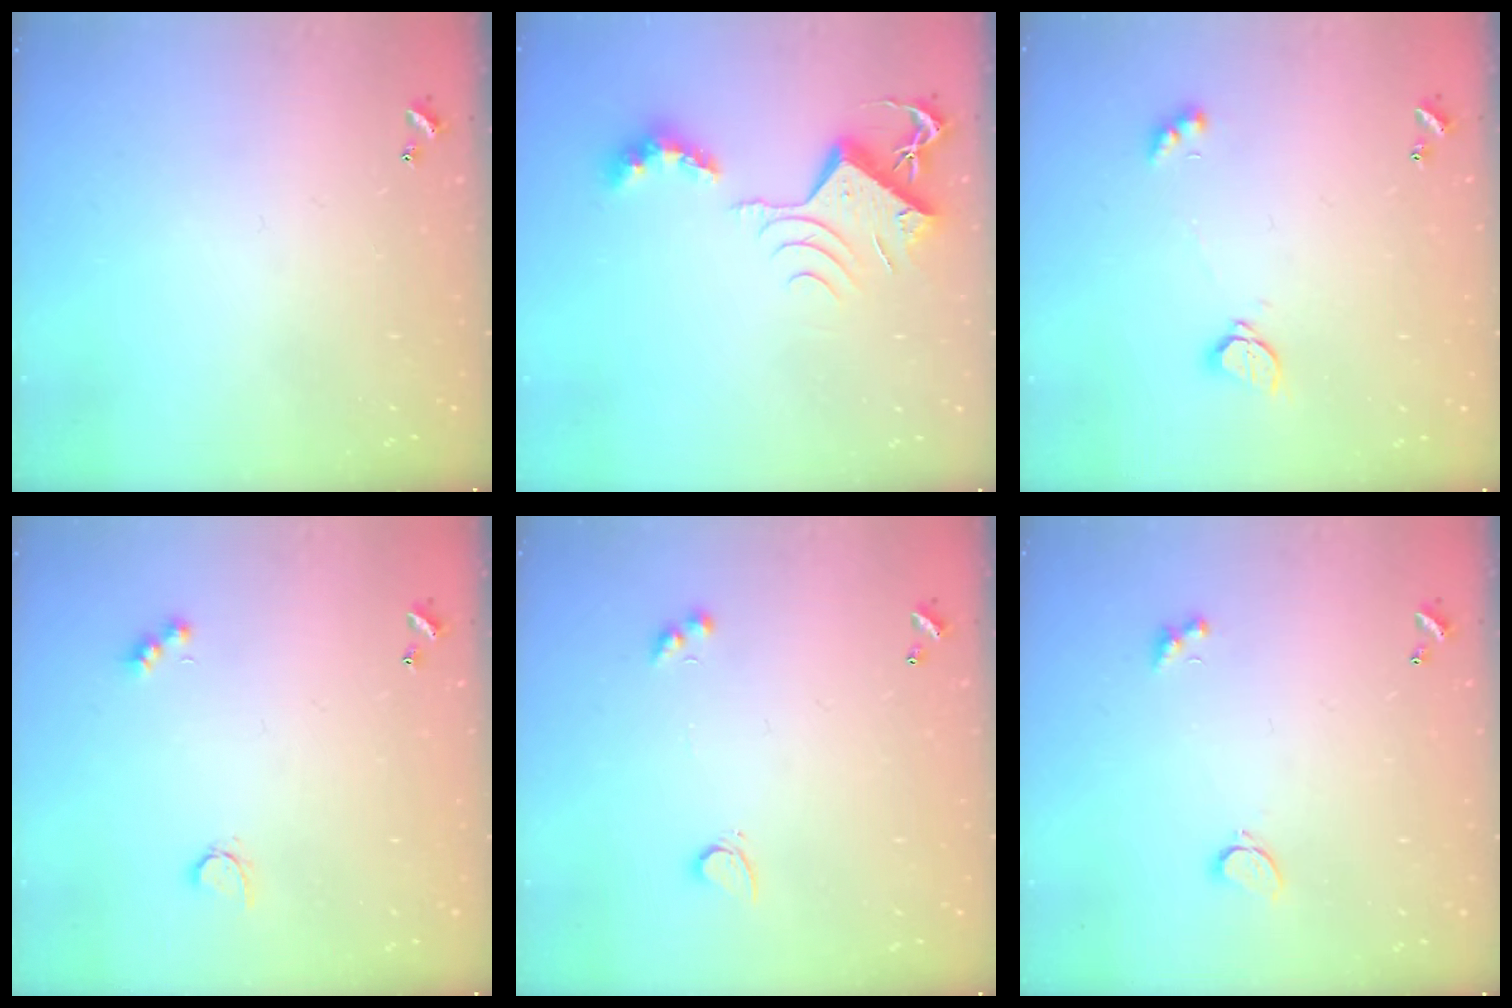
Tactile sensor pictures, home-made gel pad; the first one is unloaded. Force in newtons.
{"total": 9.3, "press": 9.3, "slide": 0.9}
{"total": 2.2, "press": 2.2, "slide": 0.2}
{"total": 3.2, "press": 3.2, "slide": 0.6}
{"total": 2.9, "press": 2.6, "slide": 1.3}
{"total": 2.3, "press": 2.3, "slide": 0.6}